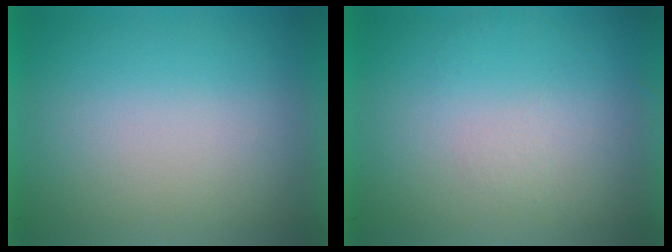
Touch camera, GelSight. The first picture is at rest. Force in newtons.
{"total": 1.3}